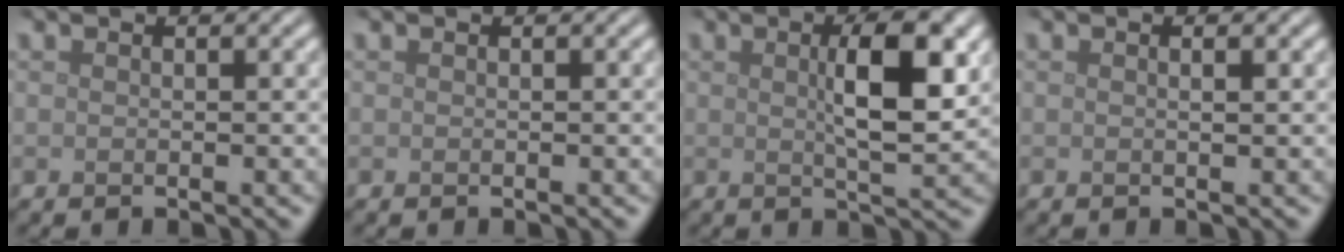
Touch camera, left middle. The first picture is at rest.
{"total": 0.0}
{"total": 5.9, "force": [1.2, 1.5, 5.6], "torque": [-0.085, 0.006, 0.019]}
{"total": 0.8, "force": [0.2, 0.1, 0.7], "torque": [-0.011, 0.002, 0.002]}